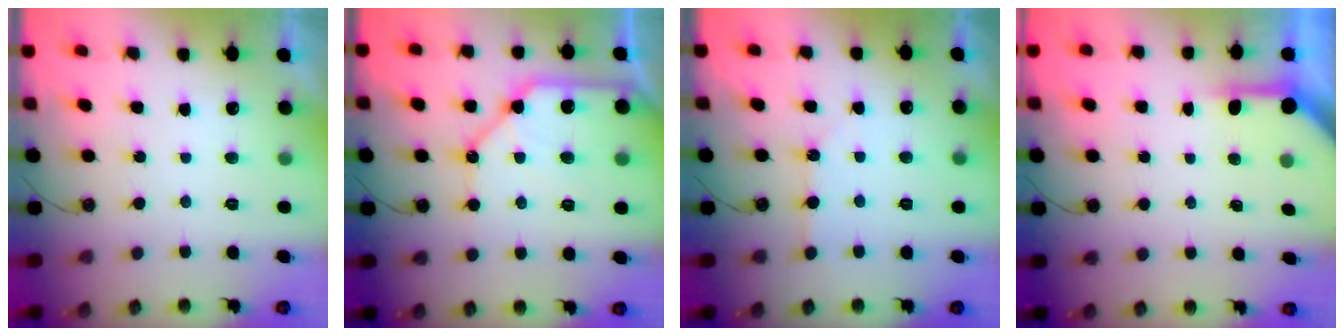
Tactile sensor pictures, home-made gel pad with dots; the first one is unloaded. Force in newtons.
{"total": 14.7, "press": 14.6, "slide": 1.6}
{"total": 3.9, "press": 3.9, "slide": 0.5}
{"total": 3.9, "press": 3.9, "slide": 0.4}